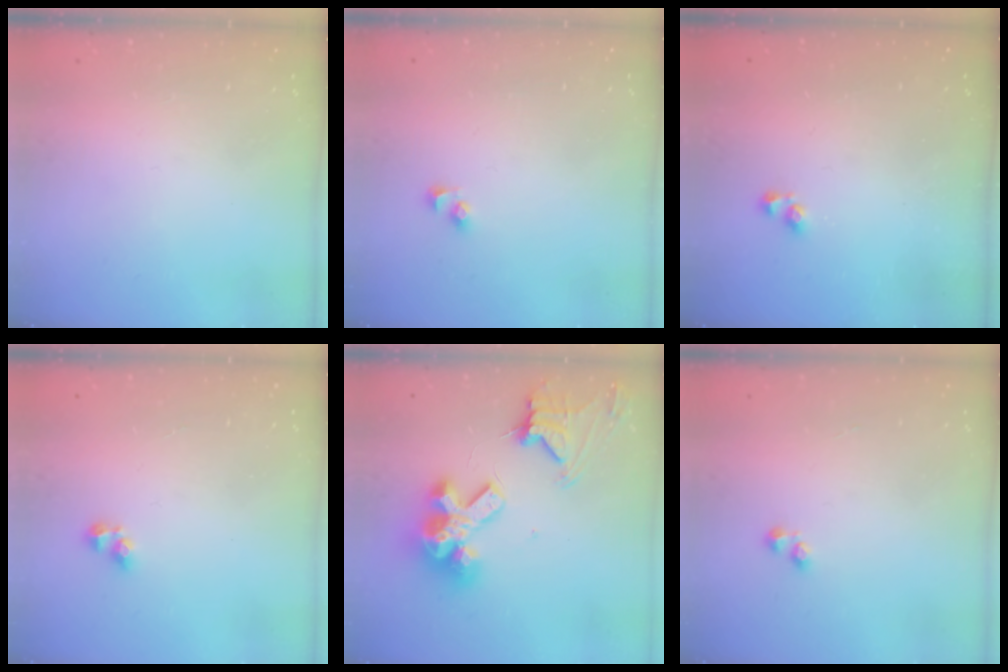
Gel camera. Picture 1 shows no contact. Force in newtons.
{"total": 2.3, "press": 2.3, "slide": 0.2}
{"total": 2.9, "press": 2.9, "slide": 0.6}
{"total": 2.9, "press": 2.6, "slide": 1.1}
{"total": 15.0, "press": 14.9, "slide": 1.8}
{"total": 1.6, "press": 1.5, "slide": 0.4}